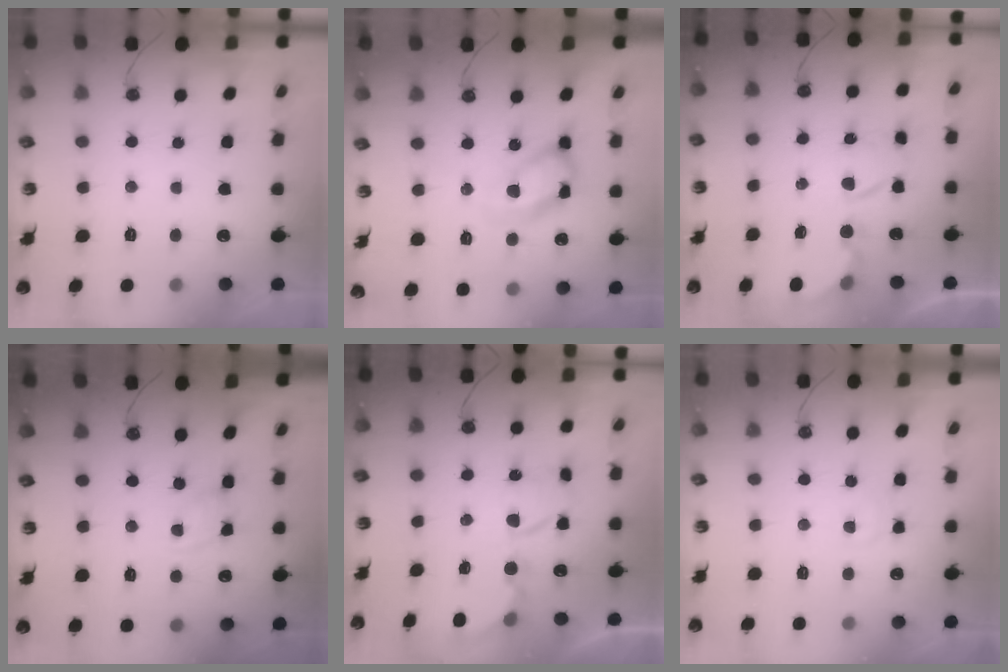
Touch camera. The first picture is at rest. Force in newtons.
{"total": 15.4, "press": 15.4, "slide": 0.6}
{"total": 6.0, "press": 6.0, "slide": 0.2}
{"total": 2.7, "press": 2.7, "slide": 0.4}
{"total": 6.4, "press": 6.4, "slide": 0.3}
{"total": 4.8, "press": 4.7, "slide": 0.7}